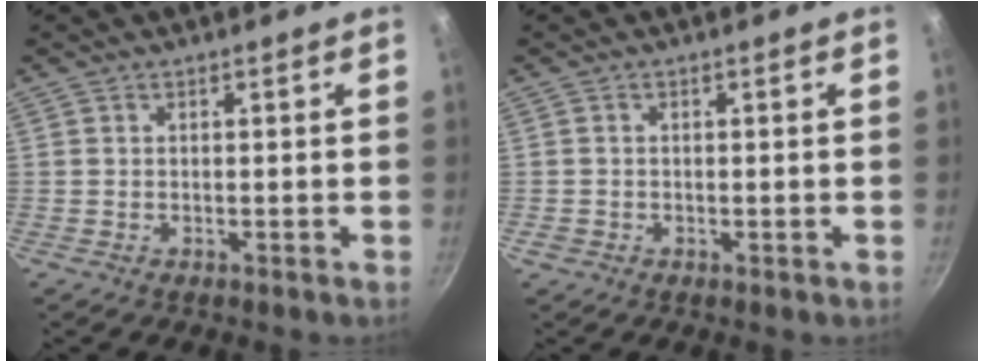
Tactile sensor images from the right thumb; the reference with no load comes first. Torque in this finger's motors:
{"motor_torque": [-0.06, 0.31, 0.29, -0.11, 0.03]}